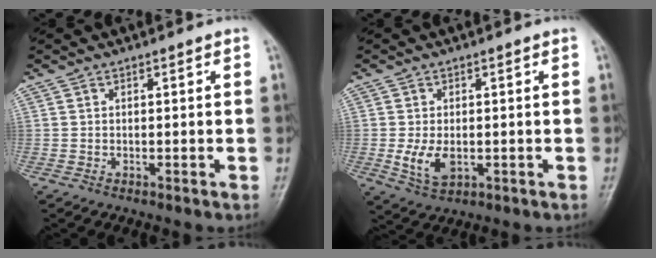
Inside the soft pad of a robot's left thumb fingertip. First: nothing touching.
{"total": 5.5, "force": [-0.8, 3.3, 4.3], "torque": [-0.081, -0.009, -0.009]}